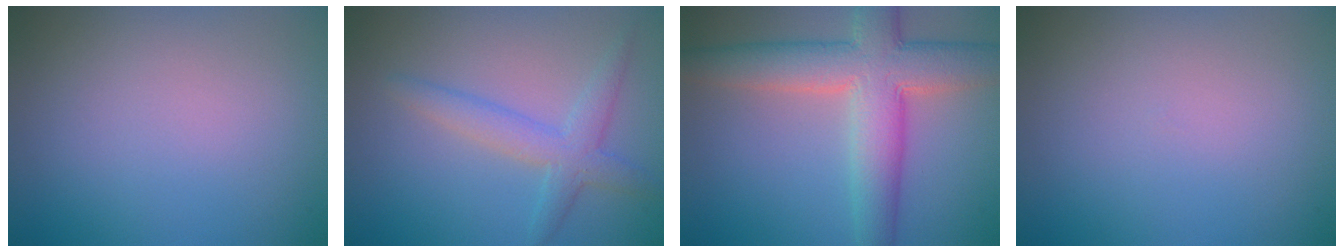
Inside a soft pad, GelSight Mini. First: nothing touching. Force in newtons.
{"total": 3.1, "press": 3.1, "slide": 0.1}
{"total": 8.7, "press": 8.7, "slide": 0.5}
{"total": 0.0}